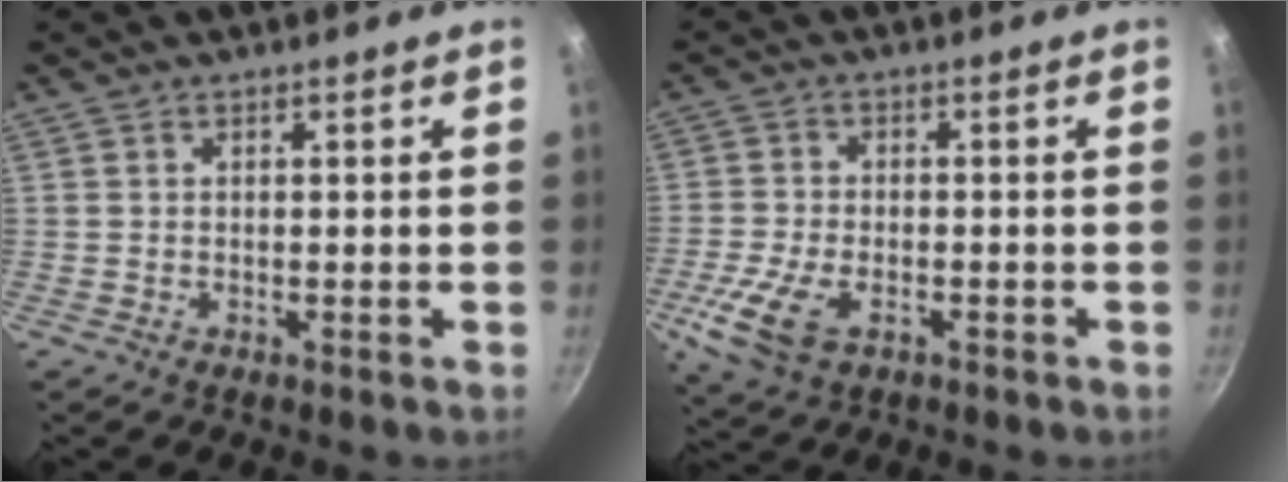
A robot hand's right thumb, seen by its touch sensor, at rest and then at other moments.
{"total": 8.9, "force": [-3.6, 4.9, 6.5], "torque": [-0.142, -0.002, -0.072]}